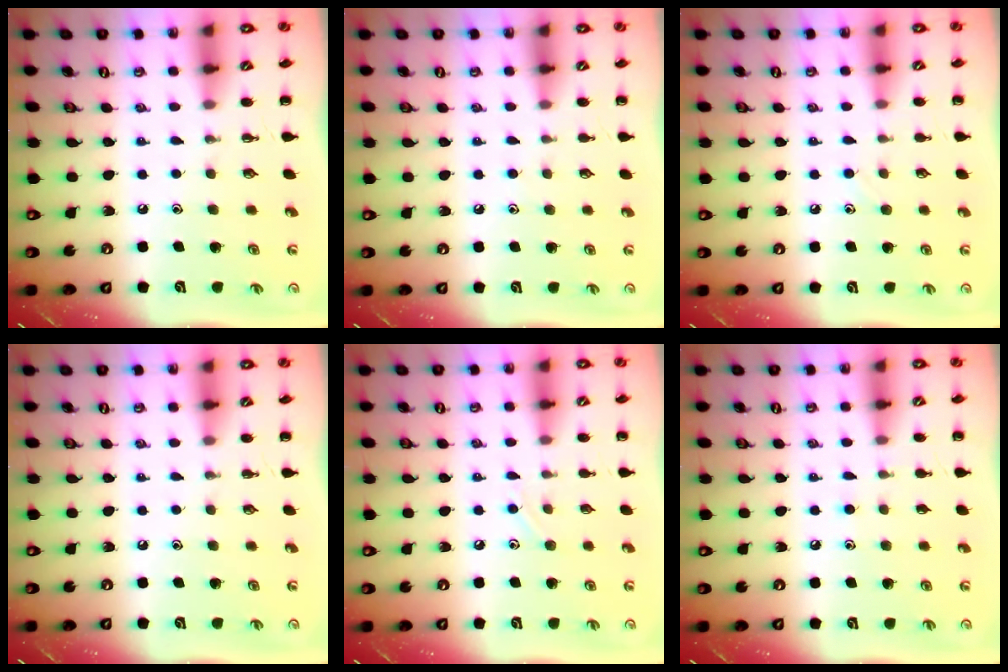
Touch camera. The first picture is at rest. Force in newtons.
{"total": 4.2, "press": 3.9, "slide": 1.7}
{"total": 5.3, "press": 4.9, "slide": 2.0}
{"total": 0.0}
{"total": 5.6, "press": 5.3, "slide": 1.7}
{"total": 5.4, "press": 5.0, "slide": 2.0}